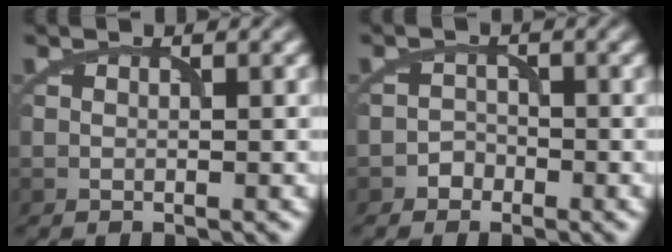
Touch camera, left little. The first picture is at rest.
{"total": 1.2, "force": [-0.8, 0.9, 0.0], "torque": [0.007, 0.007, -0.015]}